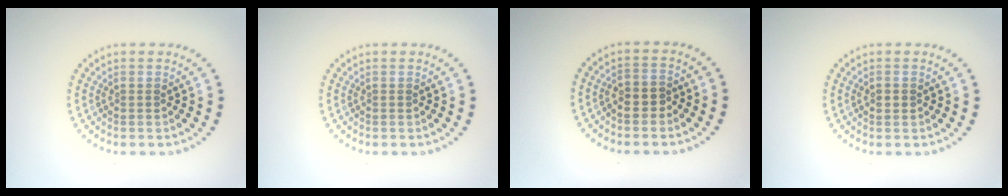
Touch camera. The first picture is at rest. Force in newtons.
{"total": 0.0}
{"total": 1.5, "press": 1.3, "slide": 0.6}
{"total": 1.3, "press": 1.3, "slide": 0.2}